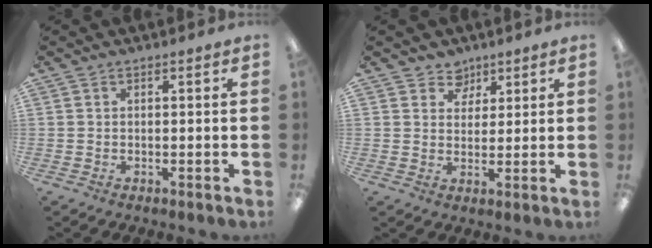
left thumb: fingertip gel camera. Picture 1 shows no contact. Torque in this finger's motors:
{"motor_torque": [-0.11, -0.01, -0.30, -0.19, -0.04]}